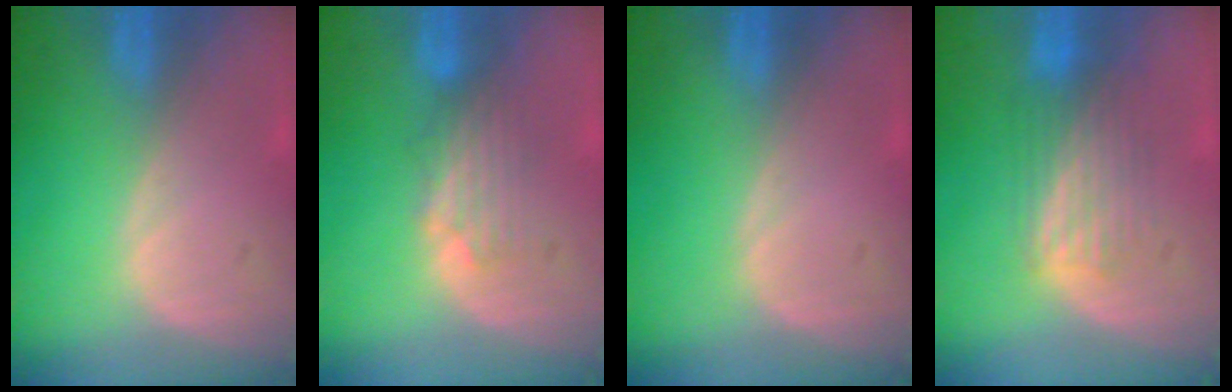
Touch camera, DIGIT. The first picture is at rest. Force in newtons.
{"total": 4.2, "press": 3.7, "slide": 2.0}
{"total": 0.0}
{"total": 5.2, "press": 5.1, "slide": 0.3}